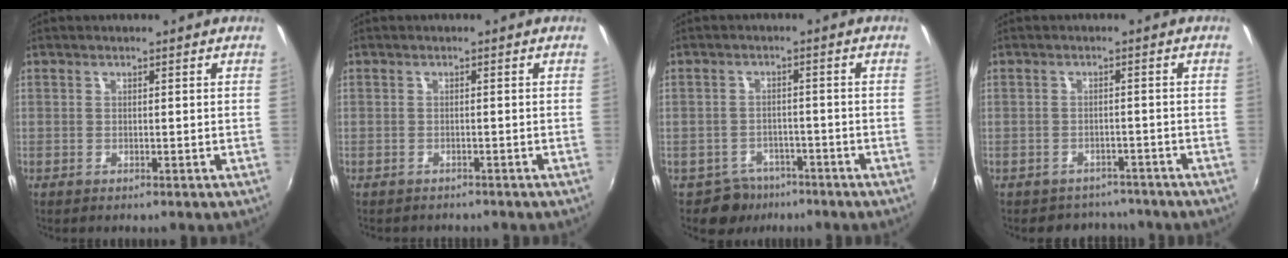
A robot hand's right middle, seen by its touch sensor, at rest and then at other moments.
{"total": 1.7, "force": [-1.6, 0.5, 0.3], "torque": [-0.010, -0.010, -0.022]}
{"total": 4.8, "force": [-3.6, 3.2, 0.1], "torque": [-0.013, 0.013, -0.055]}
{"total": 5.9, "force": [-5.2, 2.8, 0.6], "torque": [-0.020, 0.006, -0.072]}